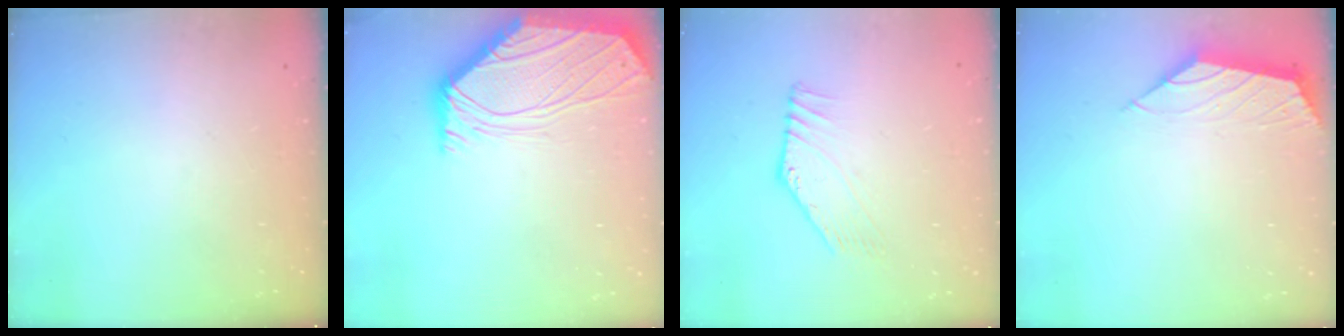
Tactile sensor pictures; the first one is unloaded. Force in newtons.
{"total": 1.3, "press": 1.2, "slide": 0.4}
{"total": 3.0, "press": 3.0, "slide": 0.2}
{"total": 1.4, "press": 1.3, "slide": 0.5}